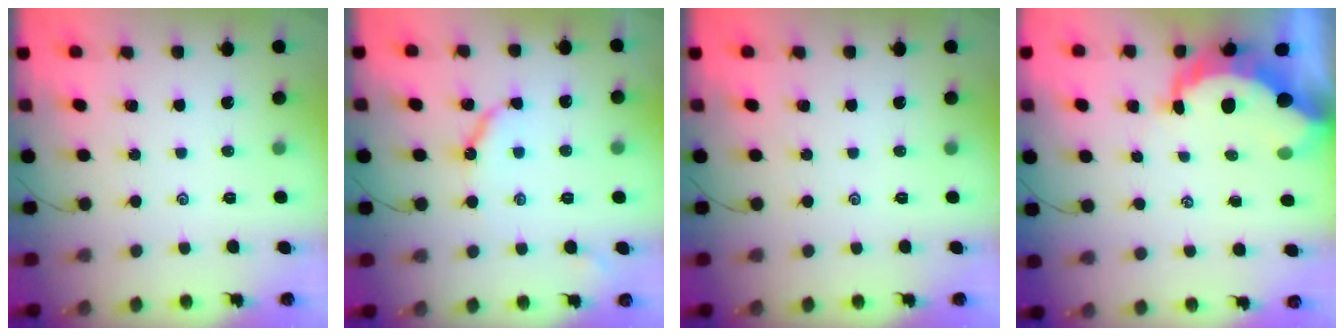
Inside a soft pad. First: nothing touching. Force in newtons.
{"total": 6.3, "press": 6.3, "slide": 0.4}
{"total": 0.0}
{"total": 10.1, "press": 10.0, "slide": 1.2}